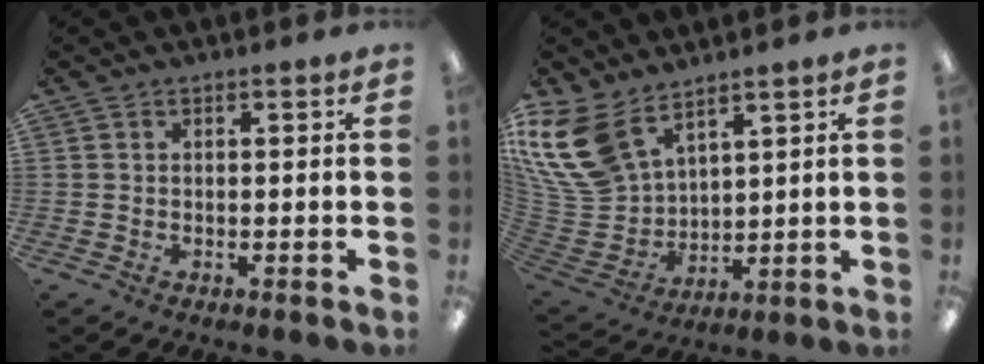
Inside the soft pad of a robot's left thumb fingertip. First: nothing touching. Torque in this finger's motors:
{"motor_torque": [1.53, 2.02, 1.18, -1.58, 0.35]}